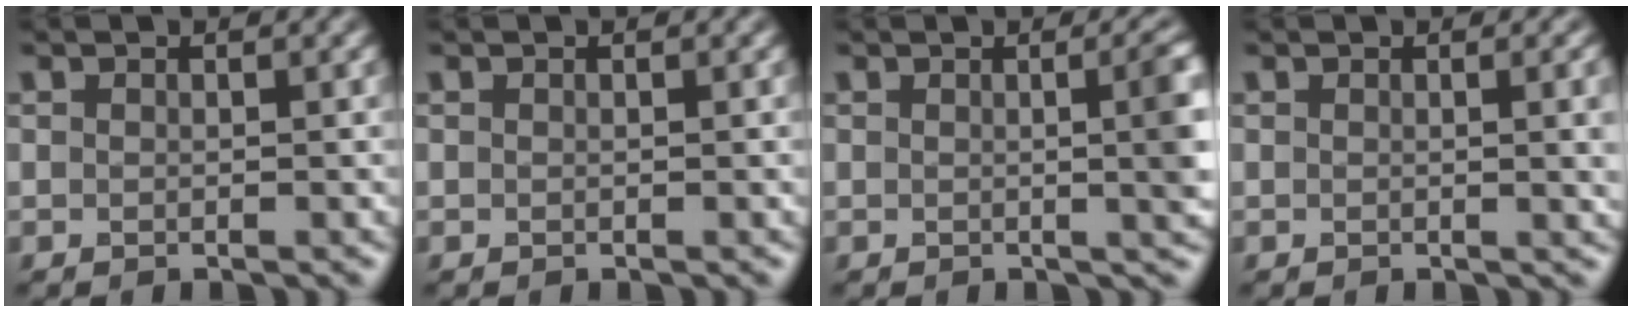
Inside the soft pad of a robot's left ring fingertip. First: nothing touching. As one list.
[{"total": 0.0}, {"total": 4.4, "force": [0.1, 1.3, 4.2], "torque": [-0.038, 0.007, -0.001]}, {"total": 2.8, "force": [0.1, 0.8, 2.7], "torque": [-0.025, 0.002, -0.002]}]